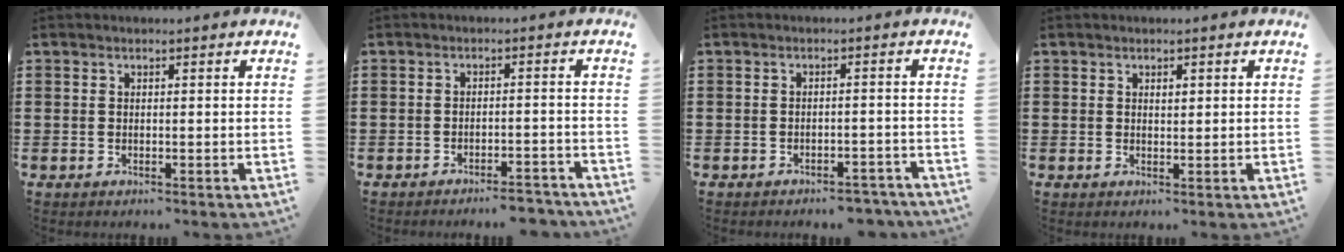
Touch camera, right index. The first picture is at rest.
{"total": 3.2, "force": [-3.1, -0.1, 0.7], "torque": [-0.016, -0.001, -0.065]}
{"total": 2.7, "force": [-2.7, 0.2, 0.4], "torque": [-0.011, 0.000, -0.055]}
{"total": 0.8, "force": [0.4, 0.4, 0.5], "torque": [-0.010, 0.003, 0.008]}